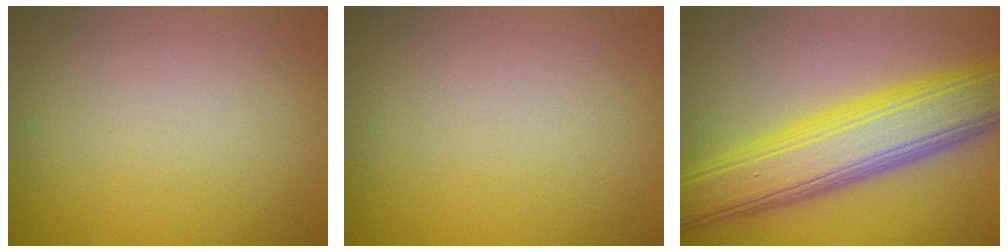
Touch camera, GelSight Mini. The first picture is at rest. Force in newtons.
{"total": 0.0}
{"total": 9.2, "press": 9.2, "slide": 0.2}